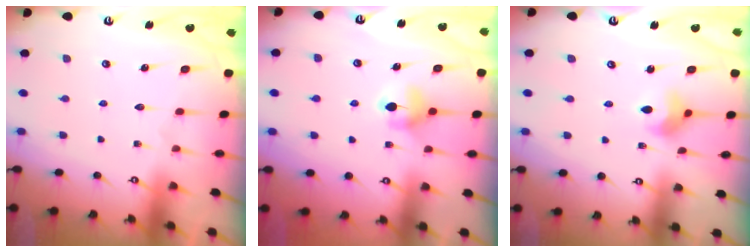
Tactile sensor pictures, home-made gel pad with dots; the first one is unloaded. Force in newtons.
{"total": 5.9, "press": 5.9, "slide": 0.7}
{"total": 5.4, "press": 5.3, "slide": 0.6}